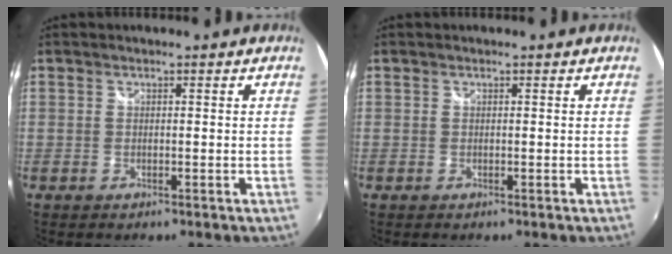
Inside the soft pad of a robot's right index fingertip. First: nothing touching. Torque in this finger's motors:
{"motor_torque": [-0.01, 0.03, -0.02, -0.01]}